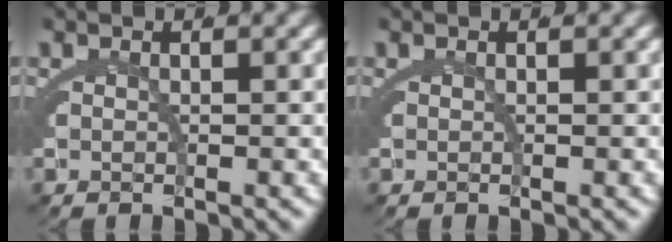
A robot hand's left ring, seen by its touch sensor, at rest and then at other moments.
{"total": 0.0}